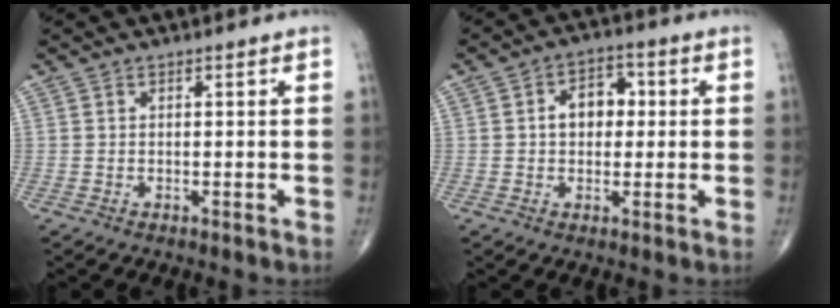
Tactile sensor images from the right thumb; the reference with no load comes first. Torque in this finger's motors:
{"motor_torque": [0.48, 1.59, 0.76, 0.18, 0.03]}